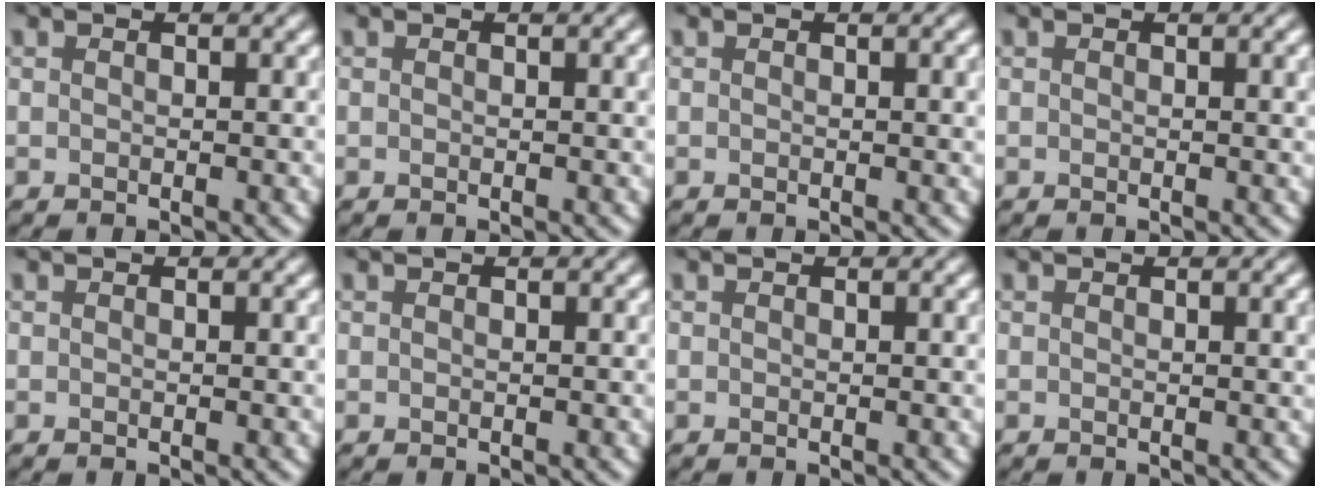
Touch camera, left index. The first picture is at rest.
{"total": 0.8, "force": [0.2, 0.2, 0.8], "torque": [-0.008, 0.001, 0.001]}
{"total": 1.4, "force": [0.3, 0.4, 1.3], "torque": [-0.014, 0.001, 0.001]}
{"total": 1.3, "force": [0.3, 0.4, 1.3], "torque": [-0.013, 0.001, 0.001]}
{"total": 0.0}
{"total": 0.0}
{"total": 0.6, "force": [0.1, 0.1, 0.6], "torque": [-0.007, 0.001, 0.000]}
{"total": 1.5, "force": [0.3, 0.5, 1.4], "torque": [-0.015, 0.002, 0.003]}